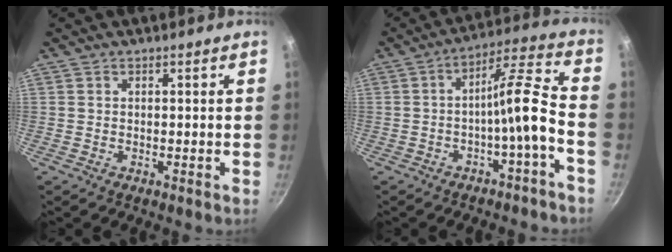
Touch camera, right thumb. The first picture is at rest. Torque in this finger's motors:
{"motor_torque": [3.73, 1.27, 2.02, -0.76, 0.79]}